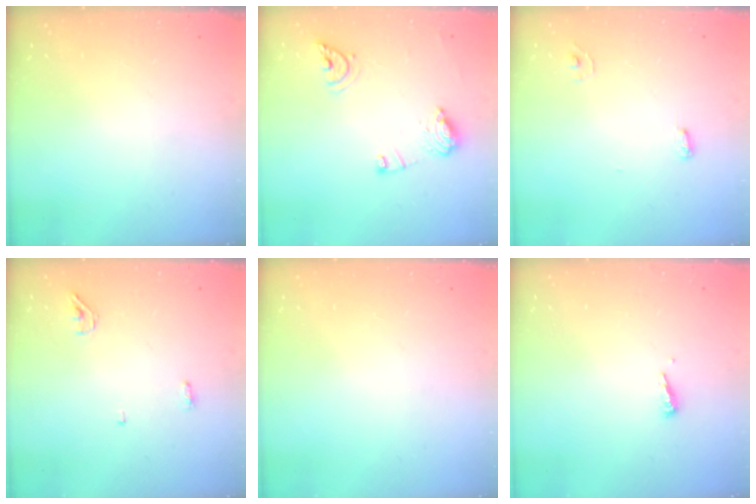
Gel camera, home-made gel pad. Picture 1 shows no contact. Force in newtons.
{"total": 10.3, "press": 10.2, "slide": 1.1}
{"total": 4.4, "press": 3.9, "slide": 2.1}
{"total": 3.4, "press": 3.3, "slide": 1.0}
{"total": 1.1, "press": 0.9, "slide": 0.6}
{"total": 4.0, "press": 4.0, "slide": 0.4}